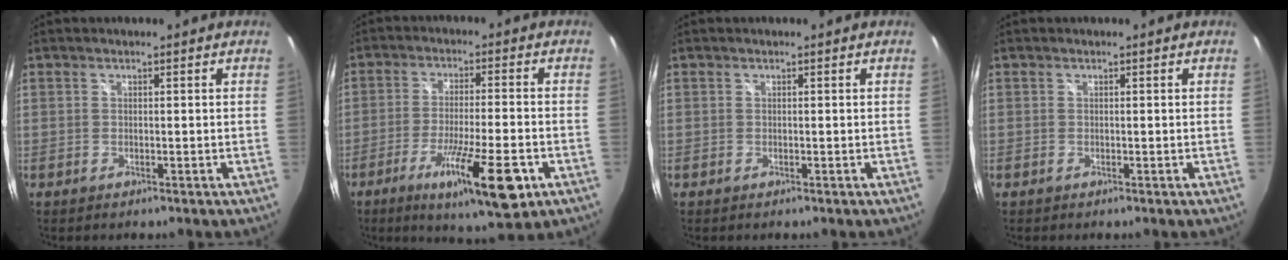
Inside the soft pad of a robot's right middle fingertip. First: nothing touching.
{"total": 14.5, "force": [-6.8, 1.8, 12.6], "torque": [-0.230, -0.045, -0.108]}
{"total": 0.0}
{"total": 0.0}